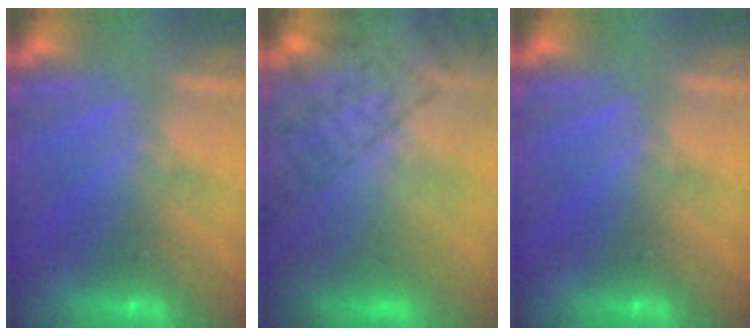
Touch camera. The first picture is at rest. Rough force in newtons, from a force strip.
{"total": 8.1}
{"total": 0.0}